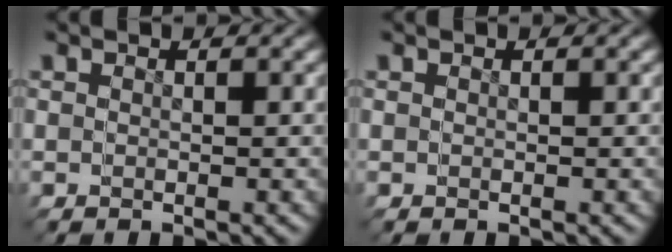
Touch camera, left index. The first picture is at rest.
{"total": 0.0}